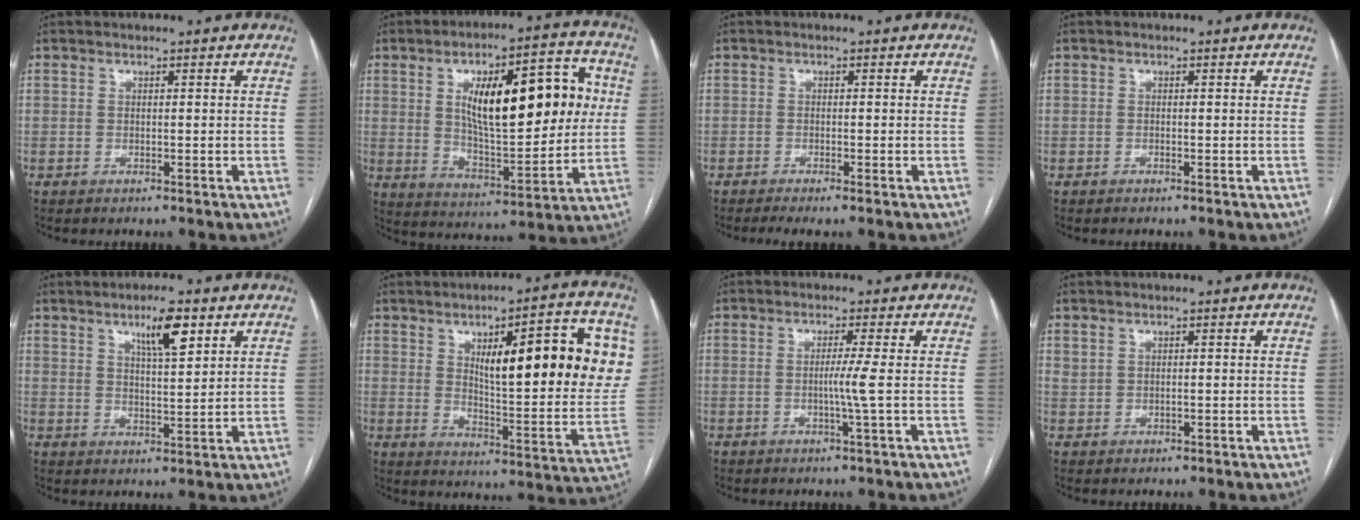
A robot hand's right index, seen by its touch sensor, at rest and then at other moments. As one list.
[{"total": 20.3, "force": [4.3, 7.1, 18.6], "torque": [-0.283, 0.025, 0.071]}, {"total": 3.0, "force": [-2.2, -0.1, 2.0], "torque": [-0.031, -0.006, -0.035]}, {"total": 0.0}, {"total": 6.4, "force": [3.7, 1.1, 5.2], "torque": [-0.089, 0.001, 0.062]}, {"total": 23.5, "force": [7.0, 5.1, 21.9], "torque": [-0.262, 0.019, 0.104]}, {"total": 3.0, "force": [-0.3, -1.2, 2.7], "torque": [-0.048, -0.004, -0.008]}, {"total": 0.9, "force": [0.6, 0.5, 0.5], "torque": [-0.013, 0.002, 0.016]}]